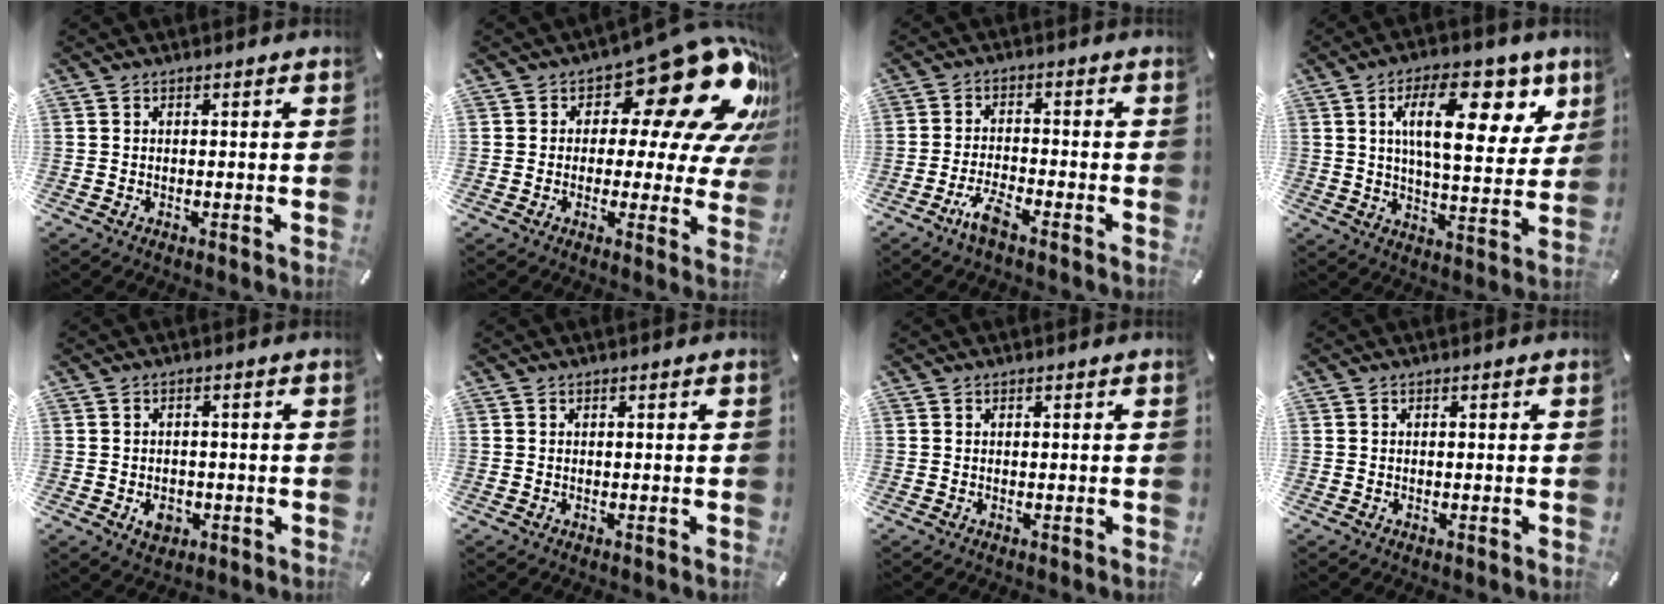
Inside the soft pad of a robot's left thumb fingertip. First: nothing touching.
{"total": 20.0, "force": [11.1, 8.6, 14.2], "torque": [-0.182, -0.089, 0.176]}
{"total": 5.6, "force": [-3.9, 1.3, 3.7], "torque": [-0.085, 0.007, -0.074]}
{"total": 19.4, "force": [8.0, 8.6, 15.4], "torque": [-0.236, -0.014, 0.125]}
{"total": 5.0, "force": [-1.6, 3.8, 2.7], "torque": [-0.042, 0.003, -0.026]}
{"total": 0.0}
{"total": 0.0}
{"total": 0.0}